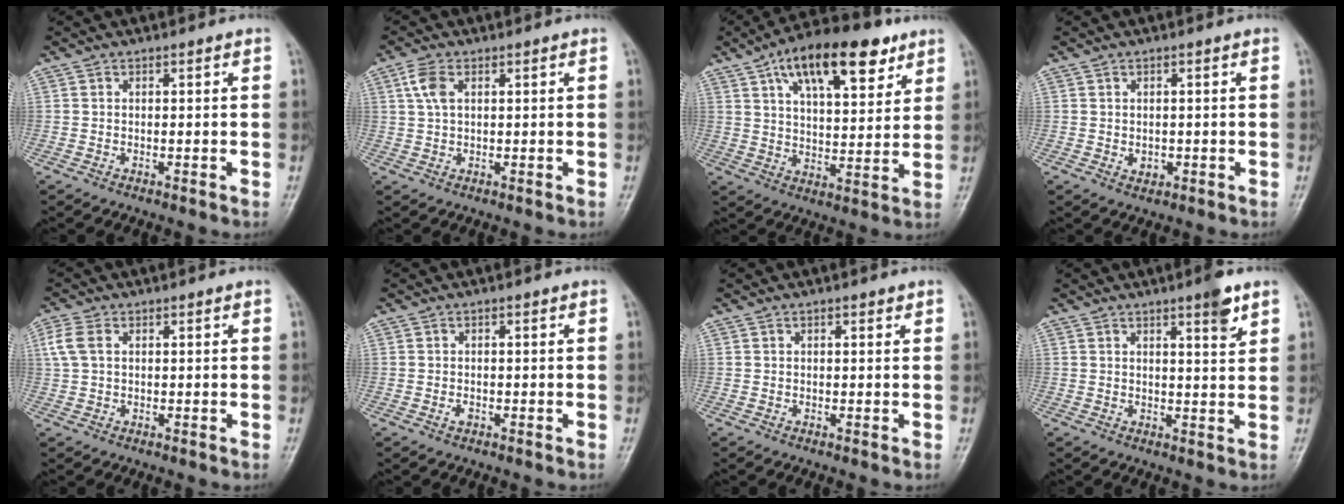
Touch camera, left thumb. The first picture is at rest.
{"total": 3.8, "force": [1.3, 2.0, 2.9], "torque": [-0.068, 0.009, 0.026]}
{"total": 18.1, "force": [9.8, 7.8, 13.1], "torque": [-0.173, -0.021, 0.157]}
{"total": 1.8, "force": [-0.3, 1.4, 1.2], "torque": [-0.009, 0.000, 0.000]}
{"total": 3.9, "force": [1.1, 2.5, 2.8], "torque": [-0.076, 0.011, 0.022]}
{"total": 1.0, "force": [-0.4, 0.6, 0.6], "torque": [-0.007, 0.001, -0.008]}
{"total": 0.9, "force": [0.6, 0.4, 0.6], "torque": [-0.005, -0.001, 0.006]}
{"total": 4.6, "force": [2.9, 0.7, 3.4], "torque": [-0.043, -0.019, 0.040]}